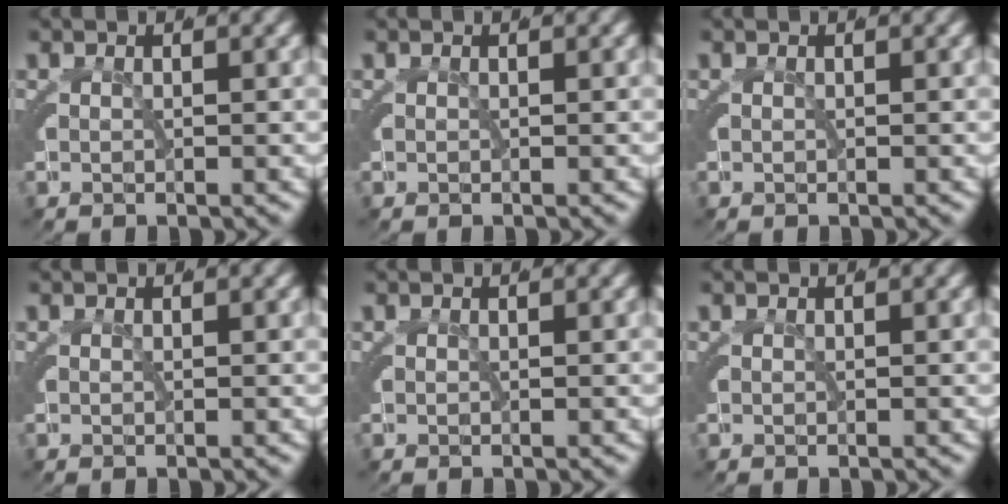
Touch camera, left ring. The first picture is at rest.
{"total": 0.0}
{"total": 0.0}
{"total": 0.0}
{"total": 0.0}
{"total": 0.0}